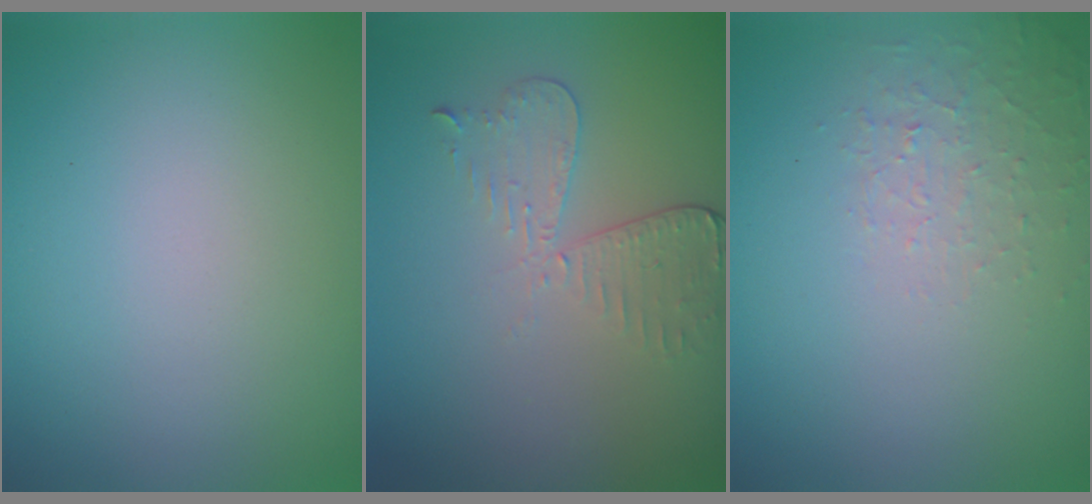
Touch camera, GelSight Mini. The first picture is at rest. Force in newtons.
{"total": 3.0, "press": 2.6, "slide": 1.5}
{"total": 1.3, "press": 0.4, "slide": 1.2}